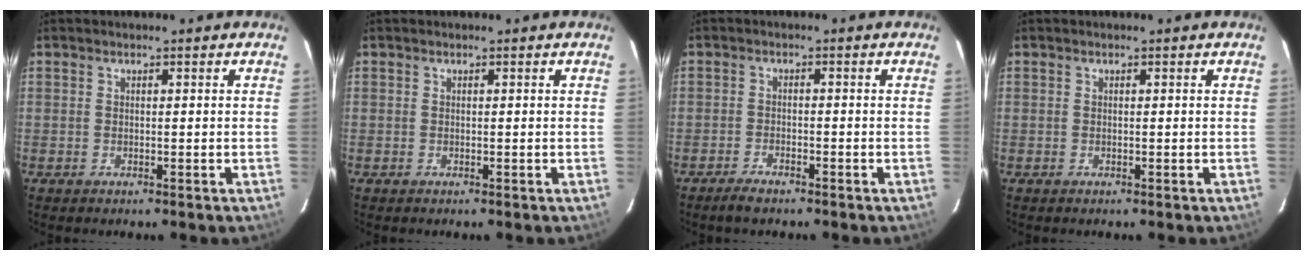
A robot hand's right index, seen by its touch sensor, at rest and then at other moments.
{"total": 0.0}
{"total": 3.0, "force": [-2.5, 0.8, 1.4], "torque": [-0.043, -0.002, -0.050]}
{"total": 0.0}